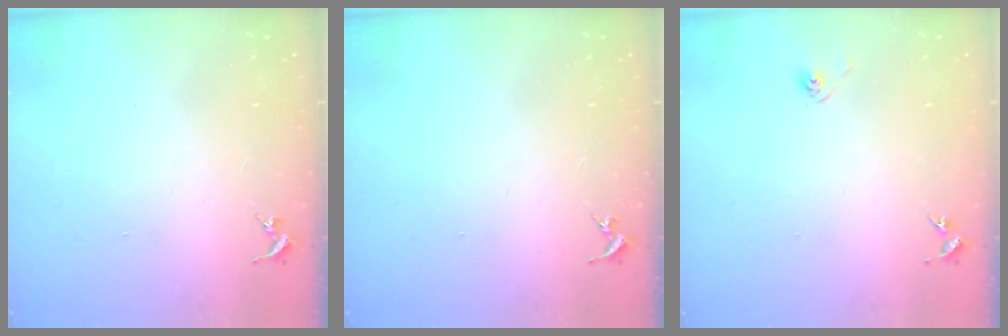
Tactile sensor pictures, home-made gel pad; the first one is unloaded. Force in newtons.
{"total": 0.0}
{"total": 2.9, "press": 2.6, "slide": 1.4}